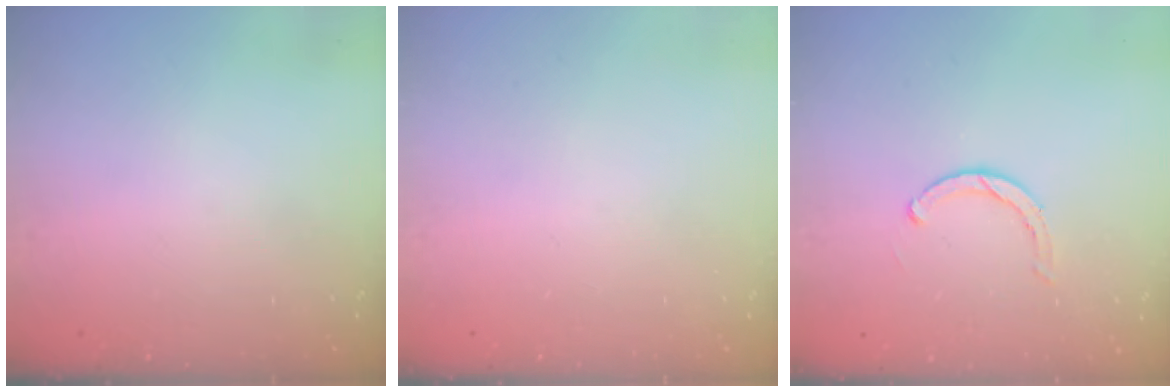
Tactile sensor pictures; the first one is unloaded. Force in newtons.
{"total": 0.0}
{"total": 2.8, "press": 2.7, "slide": 0.3}